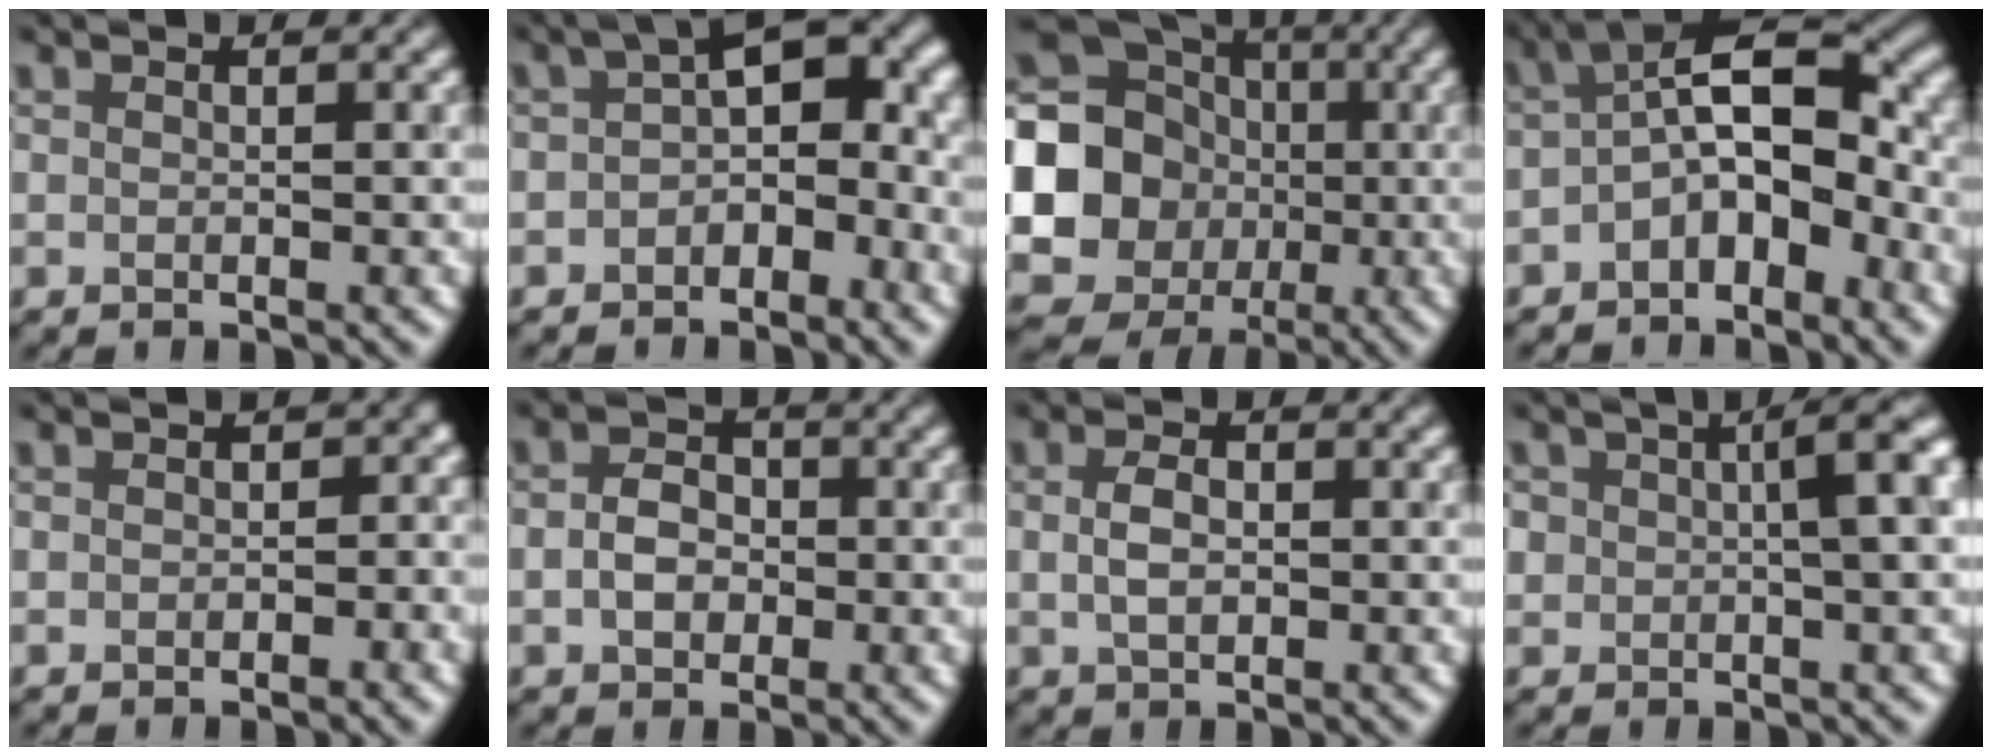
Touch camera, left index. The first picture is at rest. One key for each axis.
{"total": 6.7, "fx": -0.6, "fy": 4.0, "fz": 5.3, "tx": -0.064, "ty": 0.022, "tz": -0.029}
{"total": 15.3, "fx": -0.3, "fy": 14.1, "fz": 5.8, "tx": -0.134, "ty": -0.003, "tz": -0.034}
{"total": 7.5, "fx": -1.4, "fy": 3.8, "fz": 6.3, "tx": -0.100, "ty": 0.020, "tz": -0.034}
{"total": 2.5, "fx": -0.2, "fy": 2.2, "fz": 1.3, "tx": 0.014, "ty": 0.003, "tz": -0.015}
{"total": 3.2, "fx": -0.5, "fy": 2.4, "fz": 2.0, "tx": -0.038, "ty": 0.003, "tz": -0.016}
{"total": 2.5, "fx": 0.1, "fy": 1.6, "fz": 1.9, "tx": -0.041, "ty": 0.002, "tz": 0.000}
{"total": 5.2, "fx": 1.0, "fy": 2.4, "fz": 4.5, "tx": -0.064, "ty": 0.016, "tz": 0.012}